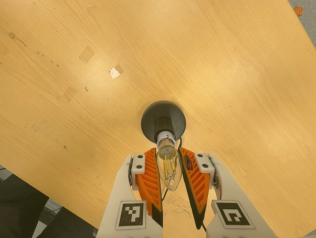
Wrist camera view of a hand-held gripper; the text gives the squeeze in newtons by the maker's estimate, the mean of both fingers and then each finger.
{"total": 11.5, "left": 11.1, "right": 11.9}